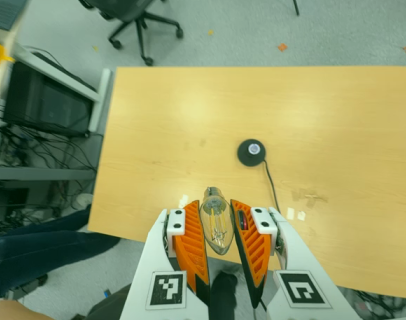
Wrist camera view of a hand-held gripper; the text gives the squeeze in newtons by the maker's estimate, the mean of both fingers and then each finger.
{"total": 12.7, "left": 13.5, "right": 11.8}